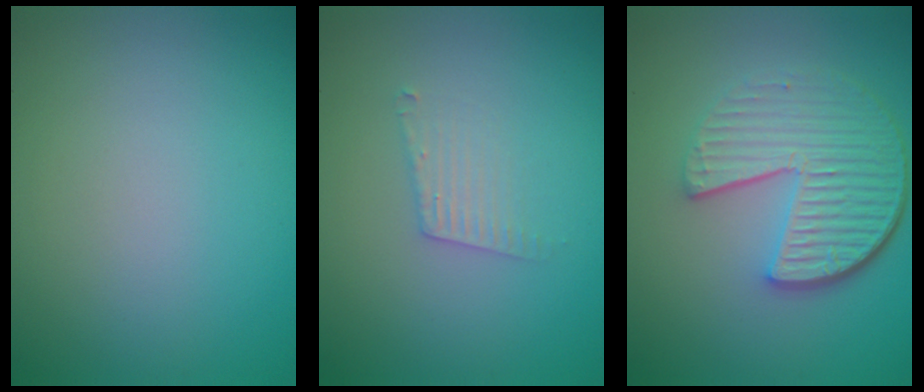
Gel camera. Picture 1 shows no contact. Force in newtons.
{"total": 1.7, "press": 1.7, "slide": 0.0}
{"total": 6.2, "press": 4.4, "slide": 4.3}